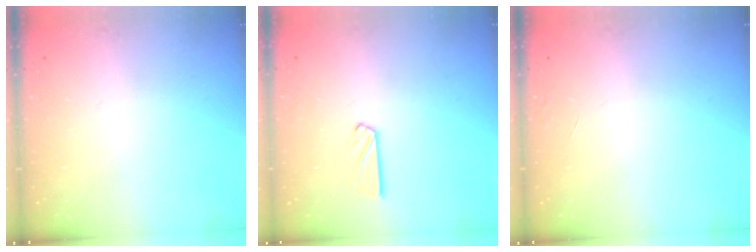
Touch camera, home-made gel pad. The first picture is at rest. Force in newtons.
{"total": 4.2, "press": 4.1, "slide": 0.3}
{"total": 0.0}